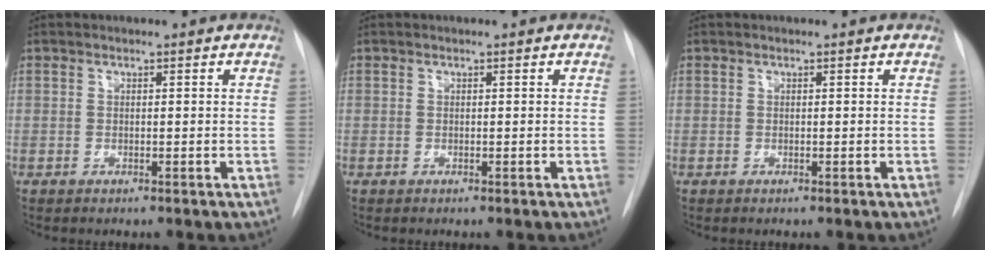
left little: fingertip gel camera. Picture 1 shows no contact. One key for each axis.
{"total": 0.0}
{"total": 0.0}